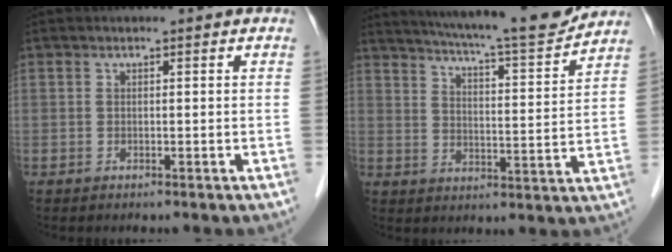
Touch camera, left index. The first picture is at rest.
{"total": 16.4, "force": [14.9, 0.3, 6.7], "torque": [-0.111, -0.019, 0.209]}